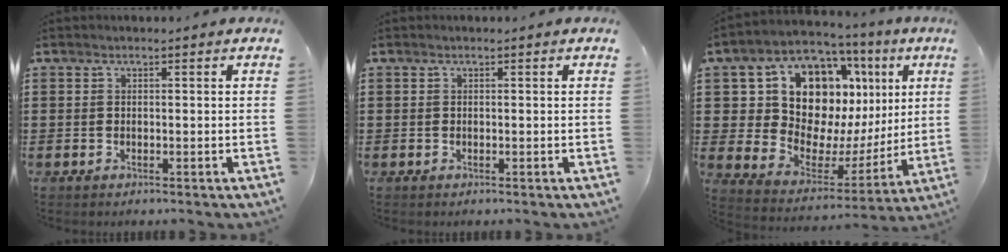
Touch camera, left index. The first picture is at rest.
{"total": 0.0}
{"total": 14.5, "force": [6.3, 10.4, 7.8], "torque": [-0.164, -0.039, 0.123]}